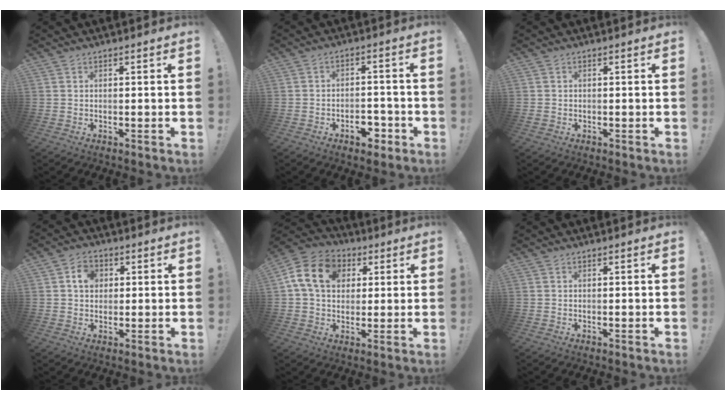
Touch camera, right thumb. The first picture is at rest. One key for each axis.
{"total": 6.8, "fx": -3.8, "fy": 4.3, "fz": 3.7, "tx": -0.041, "ty": 0.032, "tz": -0.060}
{"total": 0.9, "fx": -0.3, "fy": 0.8, "fz": 0.1, "tx": -0.002, "ty": 0.003, "tz": -0.005}
{"total": 7.0, "fx": 2.0, "fy": 5.4, "fz": 4.1, "tx": -0.057, "ty": 0.005, "tz": 0.035}
{"total": 15.5, "fx": 4.4, "fy": 11.7, "fz": 9.0, "tx": -0.149, "ty": 0.005, "tz": 0.087}
{"total": 0.0}